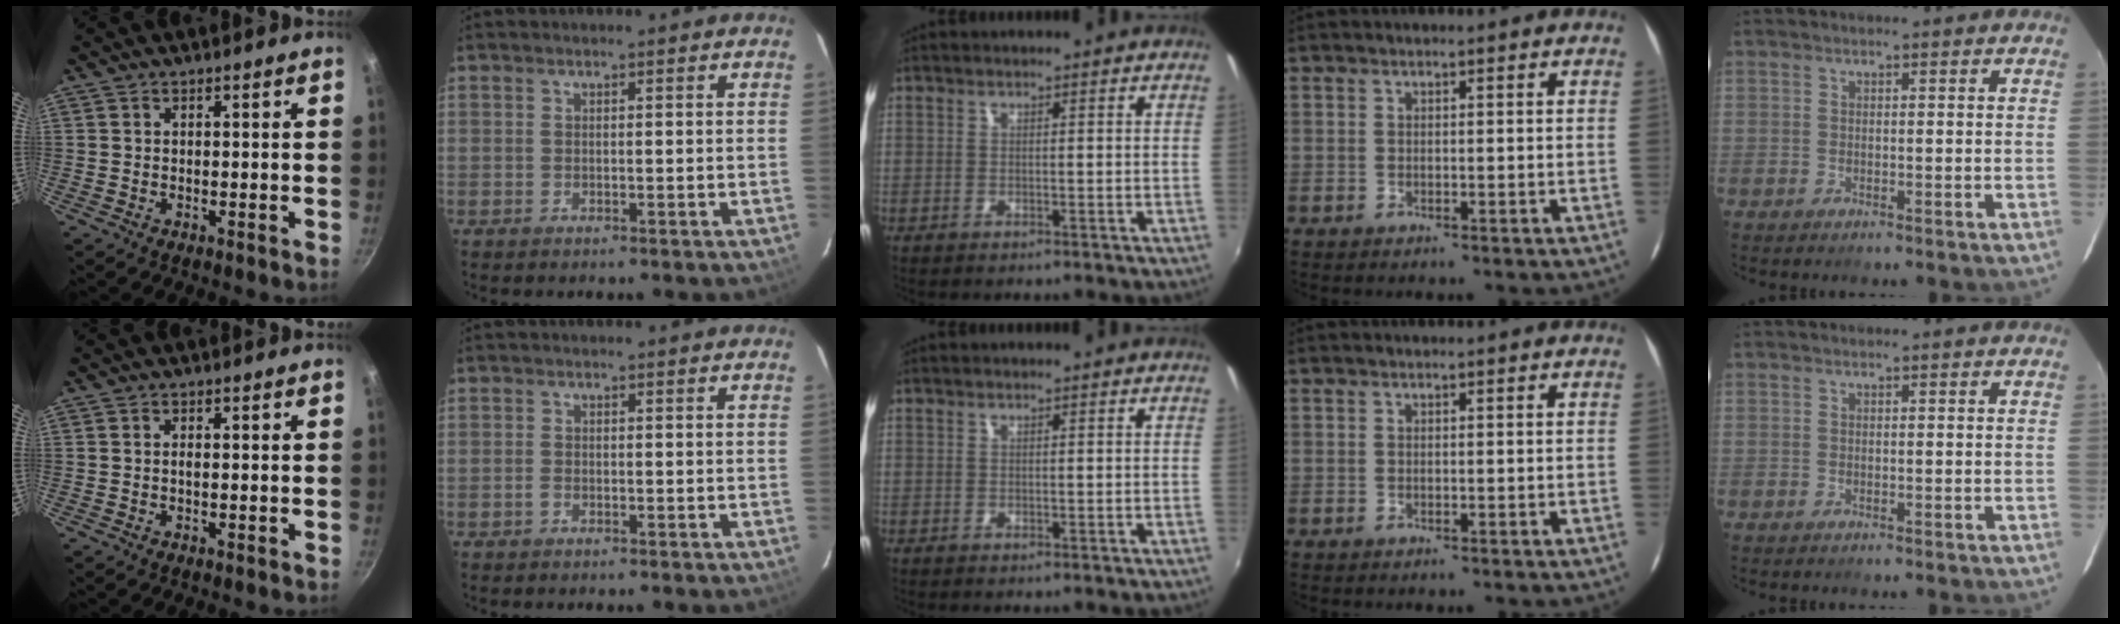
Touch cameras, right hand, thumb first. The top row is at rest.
{"thumb": {"total": 0.7, "force": [-0.1, 0.2, 0.7], "torque": [-0.013, 0.001, -0.002]}, "index": {"total": 0.8, "force": [-0.5, 0.4, 0.4], "torque": [-0.007, 0.002, -0.011]}}